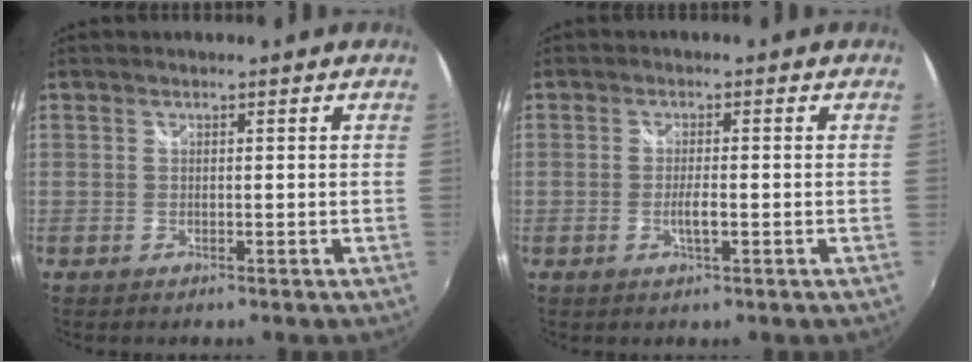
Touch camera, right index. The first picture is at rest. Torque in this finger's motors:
{"motor_torque": [0.74, -0.11, 0.32, 0.07]}